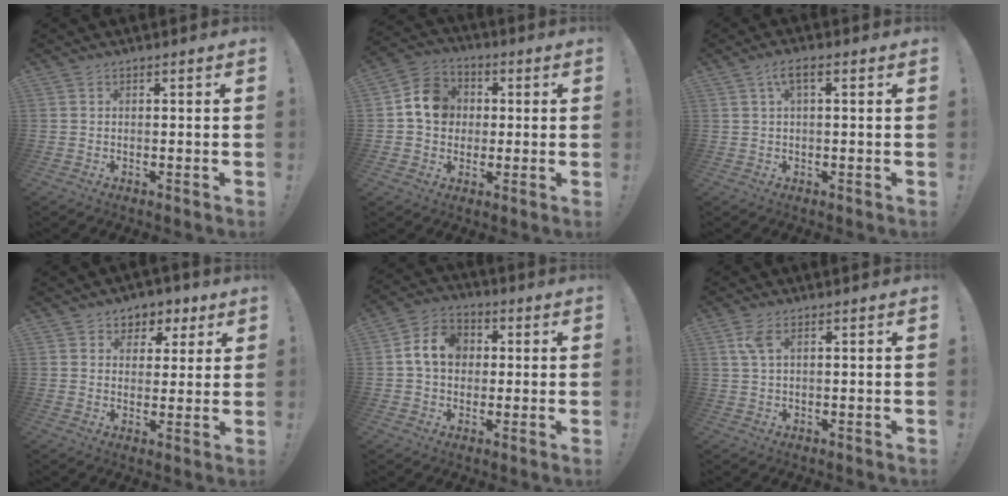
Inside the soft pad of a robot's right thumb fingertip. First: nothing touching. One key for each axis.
{"total": 10.7, "fx": 1.7, "fy": 9.4, "fz": 4.8, "tx": -0.071, "ty": 0.013, "tz": 0.039}
{"total": 4.0, "fx": 1.1, "fy": 1.2, "fz": 3.7, "tx": -0.073, "ty": 0.006, "tz": 0.018}
{"total": 5.4, "fx": 2.1, "fy": 4.9, "fz": 0.7, "tx": 0.008, "ty": -0.020, "tz": 0.039}
{"total": 10.7, "fx": 1.7, "fy": 8.8, "fz": 5.9, "tx": -0.091, "ty": 0.017, "tz": 0.036}
{"total": 3.7, "fx": 1.6, "fy": 1.4, "fz": 3.0, "tx": -0.059, "ty": 0.001, "tz": 0.028}